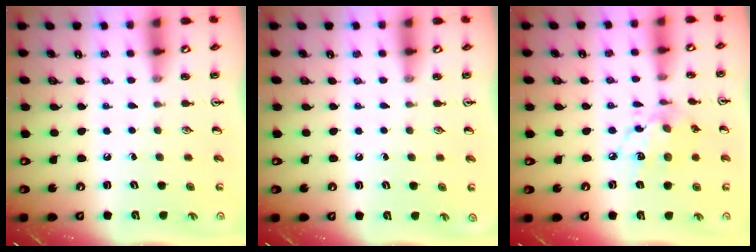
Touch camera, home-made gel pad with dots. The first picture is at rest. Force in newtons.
{"total": 0.0}
{"total": 11.3, "press": 11.3, "slide": 0.7}